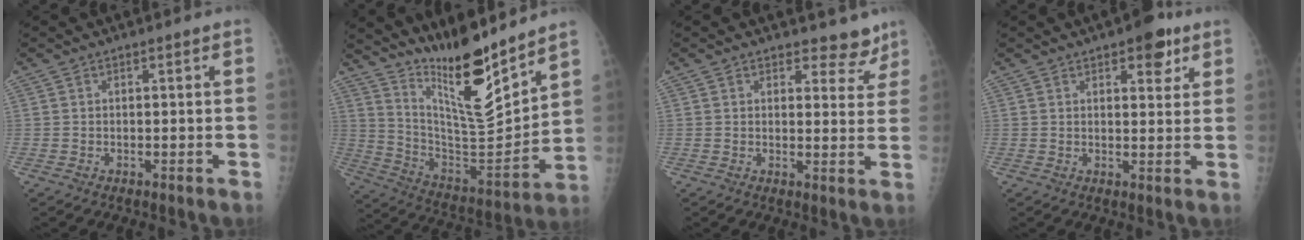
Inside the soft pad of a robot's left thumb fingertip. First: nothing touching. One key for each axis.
{"total": 18.2, "fx": 14.6, "fy": 2.5, "fz": 10.6, "tx": -0.141, "ty": -0.107, "tz": 0.266}
{"total": 5.3, "fx": 4.6, "fy": 2.6, "fz": 1.0, "tx": 0.022, "ty": -0.032, "tz": 0.050}
{"total": 6.5, "fx": 3.7, "fy": 2.9, "fz": 4.4, "tx": -0.032, "ty": -0.013, "tz": 0.042}